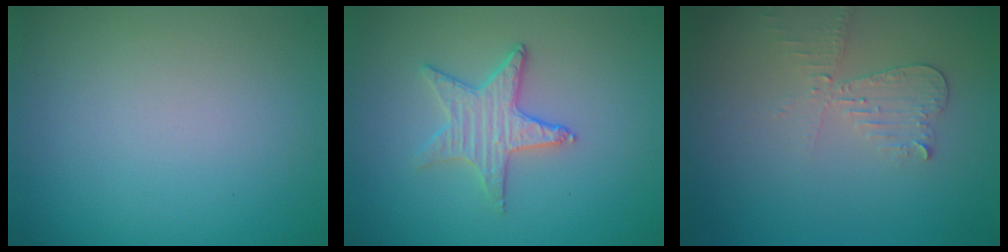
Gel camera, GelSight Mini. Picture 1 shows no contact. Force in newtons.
{"total": 2.8, "press": 2.7, "slide": 0.7}
{"total": 2.4, "press": 2.4, "slide": 0.5}